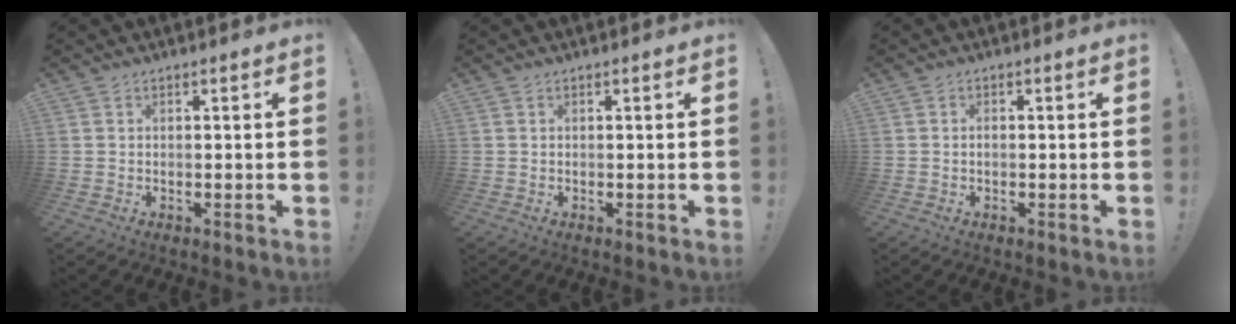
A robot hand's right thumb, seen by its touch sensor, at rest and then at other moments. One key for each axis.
{"total": 0.0}
{"total": 0.7, "fx": -0.2, "fy": 0.5, "fz": 0.3, "tx": -0.007, "ty": 0.002, "tz": -0.004}